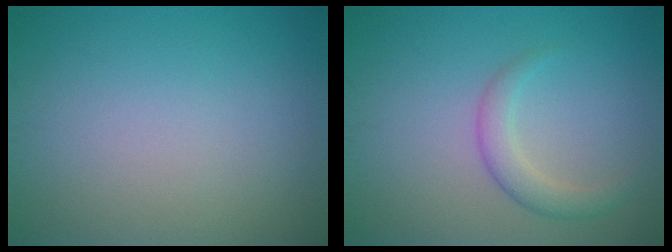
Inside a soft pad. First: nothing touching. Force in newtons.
{"total": 2.3, "press": 2.3, "slide": 0.1}